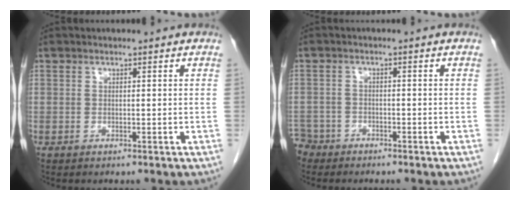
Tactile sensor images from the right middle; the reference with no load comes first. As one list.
[{"total": 4.0, "force": [-3.4, 2.1, -0.5], "torque": [0.005, 0.001, -0.070]}]